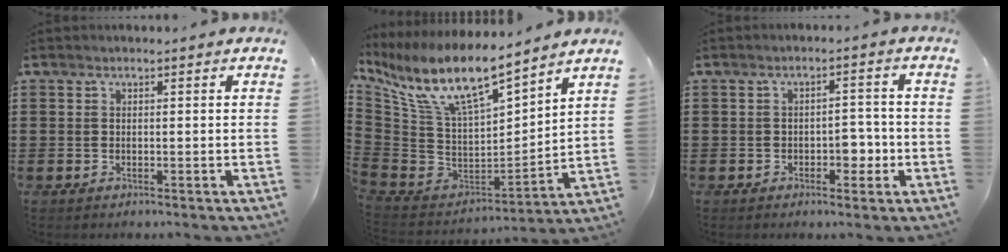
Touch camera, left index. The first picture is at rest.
{"total": 12.3, "force": [8.7, 2.9, 8.2], "torque": [-0.189, -0.061, 0.152]}
{"total": 3.9, "force": [-1.4, 2.2, 2.9], "torque": [-0.047, 0.001, -0.030]}